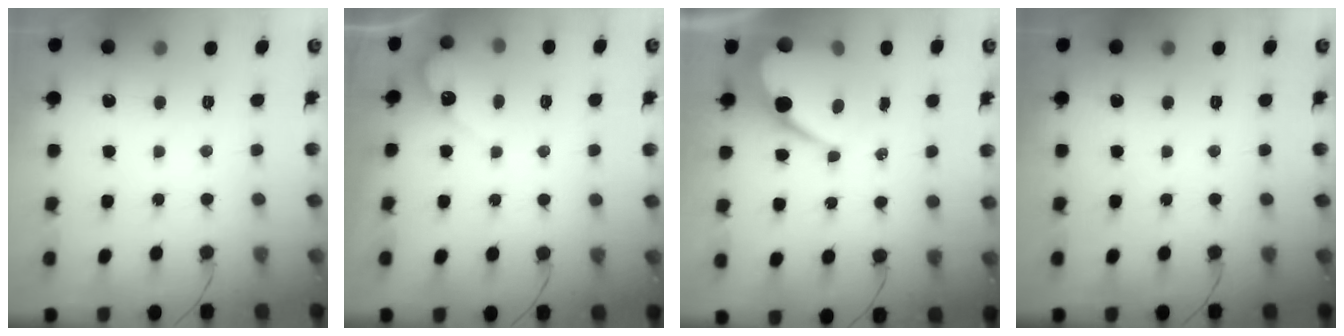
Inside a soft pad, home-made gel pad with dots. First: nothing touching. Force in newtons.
{"total": 4.3, "press": 4.3, "slide": 0.2}
{"total": 11.3, "press": 11.2, "slide": 1.2}
{"total": 0.0}